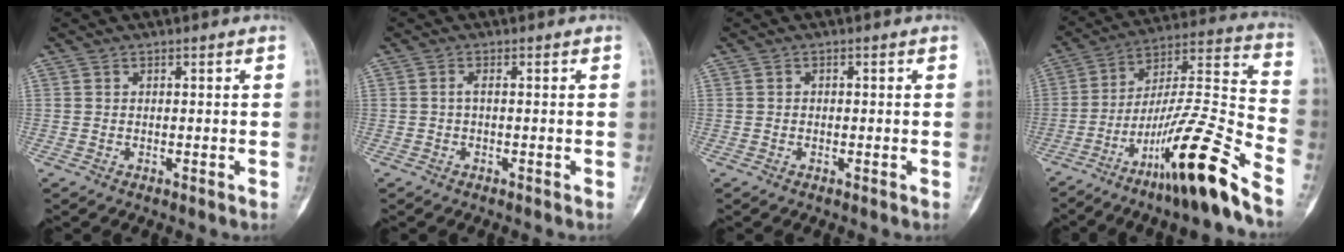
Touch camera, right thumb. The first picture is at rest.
{"total": 0.7, "force": [-0.2, 0.2, 0.7], "torque": [-0.012, 0.002, -0.006]}
{"total": 0.7, "force": [-0.1, 0.7, 0.3], "torque": [-0.001, 0.003, -0.003]}
{"total": 21.2, "force": [-13.2, 1.5, 16.6], "torque": [-0.312, 0.074, -0.219]}